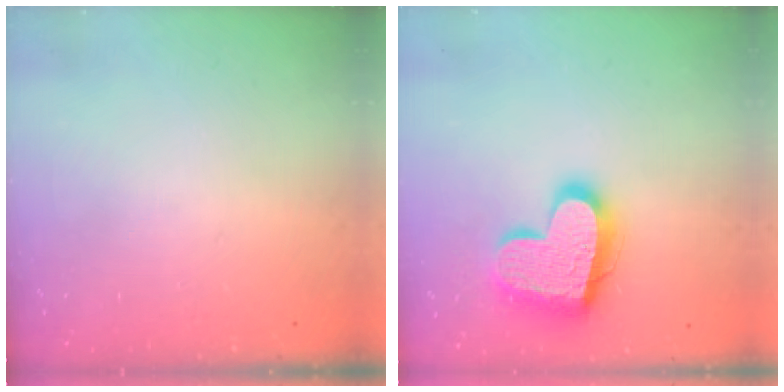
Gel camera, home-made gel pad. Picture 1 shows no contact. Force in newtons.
{"total": 18.2, "press": 18.2, "slide": 1.6}